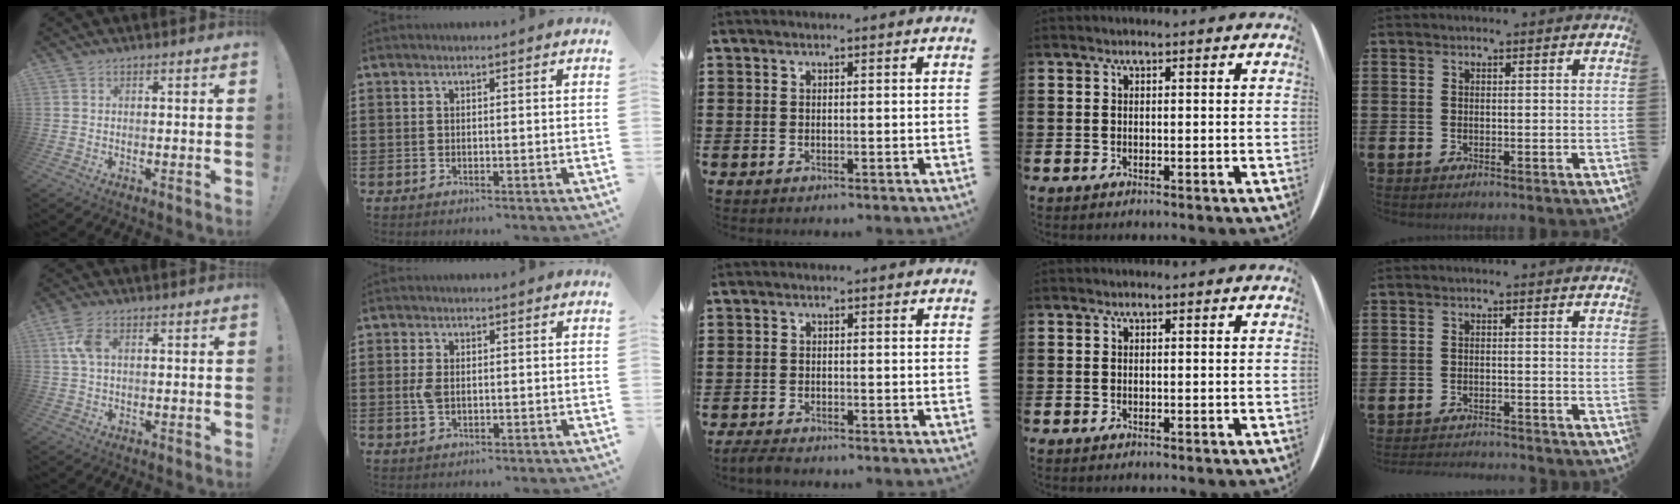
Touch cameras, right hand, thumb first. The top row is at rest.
{"thumb": {"total": 6.1, "force": [1.8, 3.2, 4.9], "torque": [-0.099, 0.001, 0.030]}, "index": {"total": 2.9, "force": [0.0, 1.7, 2.3], "torque": [-0.063, 0.001, -0.005]}, "middle": {"total": 1.6, "force": [-1.4, 0.2, 0.6], "torque": [-0.019, -0.002, -0.030]}, "little": {"total": 1.9, "force": [-1.9, -0.1, -0.1], "torque": [-0.004, 0.002, -0.040]}}